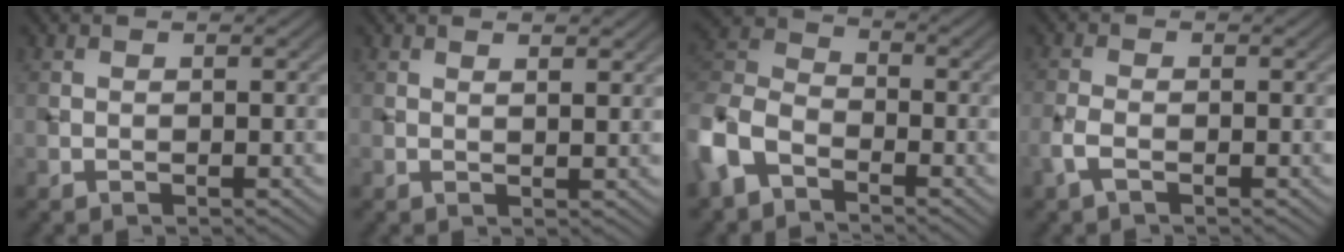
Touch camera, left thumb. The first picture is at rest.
{"total": 1.7, "force": [1.2, 0.1, 1.2], "torque": [-0.021, -0.001, 0.021]}
{"total": 7.7, "force": [-4.4, 4.3, 4.6], "torque": [-0.113, 0.001, -0.112]}
{"total": 2.3, "force": [-1.1, 0.9, 1.8], "torque": [-0.049, -0.001, -0.030]}